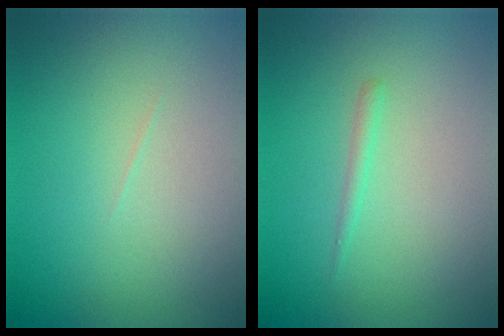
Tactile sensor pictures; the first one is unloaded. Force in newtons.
{"total": 0.8, "press": 0.8, "slide": 0.1}